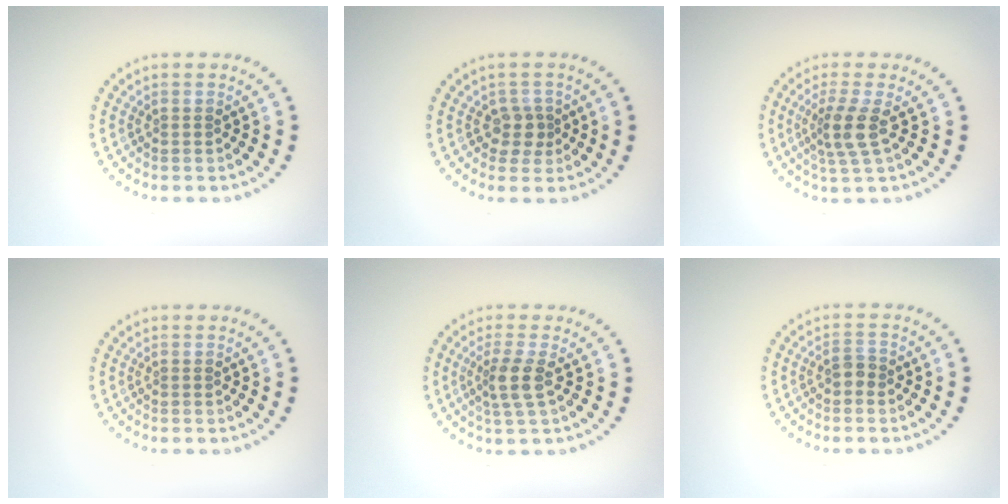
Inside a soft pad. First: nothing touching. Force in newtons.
{"total": 1.9, "press": 1.6, "slide": 1.0}
{"total": 2.9, "press": 2.2, "slide": 1.9}
{"total": 0.0}
{"total": 2.5, "press": 2.1, "slide": 1.4}
{"total": 1.2, "press": 1.2, "slide": 0.3}